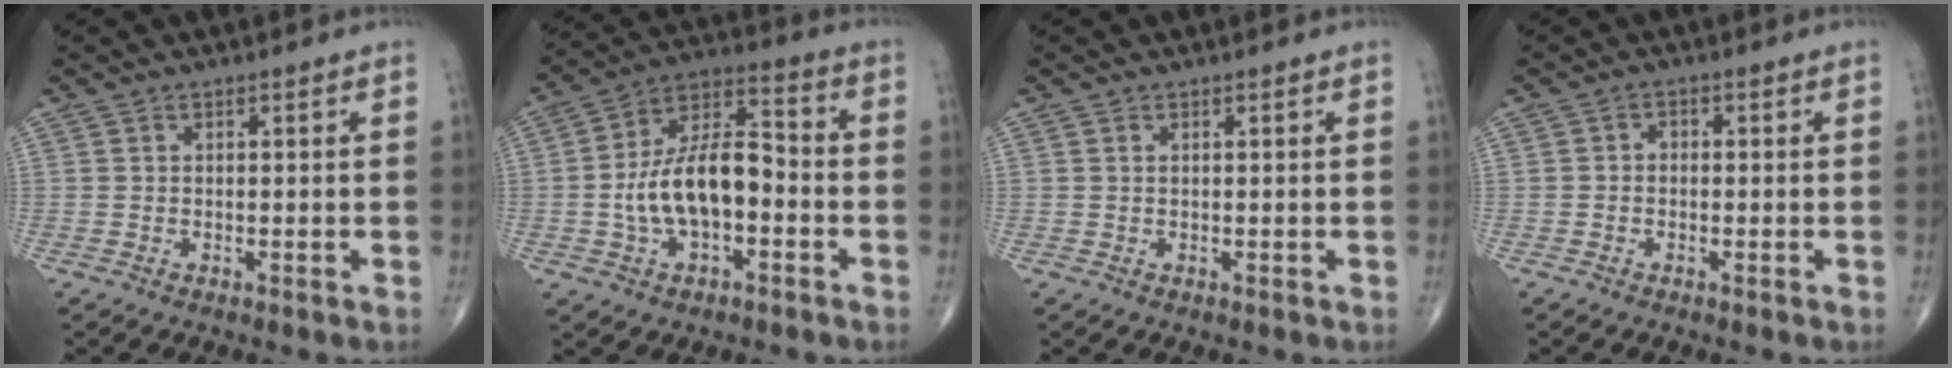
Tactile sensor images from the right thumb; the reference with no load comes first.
{"total": 14.7, "force": [-2.6, 7.7, 12.2], "torque": [-0.217, 0.043, -0.051]}
{"total": 0.0}
{"total": 1.4, "force": [-0.3, 1.1, 0.8], "torque": [-0.007, 0.005, -0.008]}